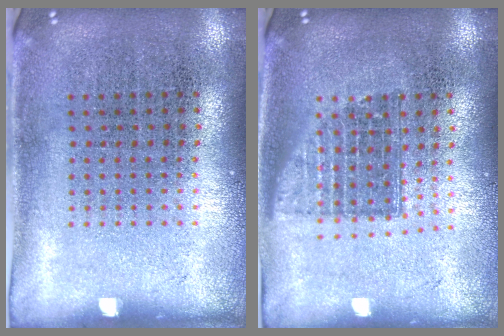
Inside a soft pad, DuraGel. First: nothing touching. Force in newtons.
{"total": 1.4, "press": 1.1, "slide": 0.8}